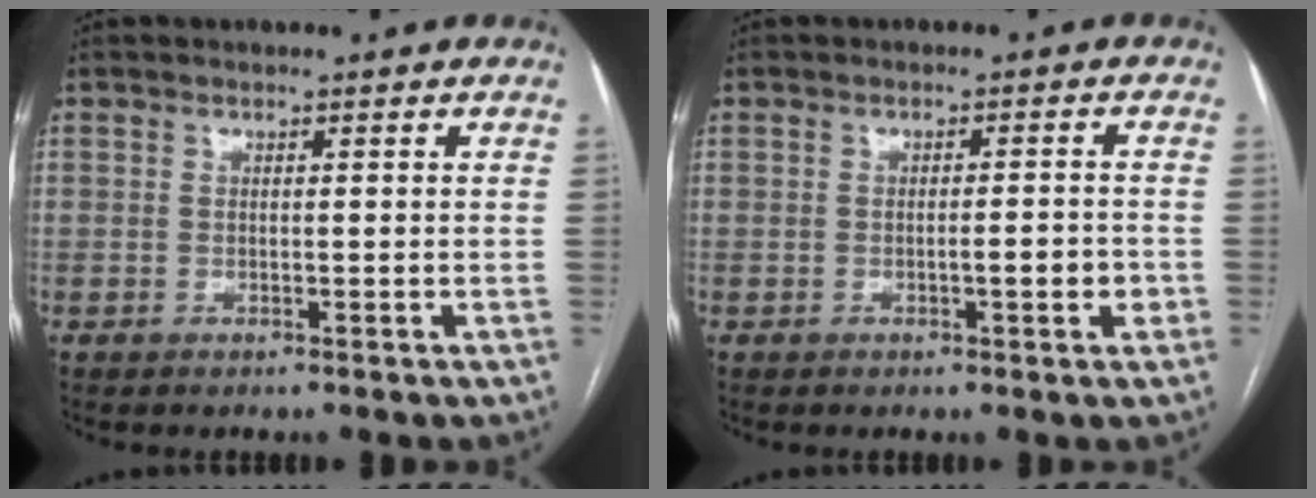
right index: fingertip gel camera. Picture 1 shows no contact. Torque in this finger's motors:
{"motor_torque": [0.85, -0.01, 0.31, 0.06]}